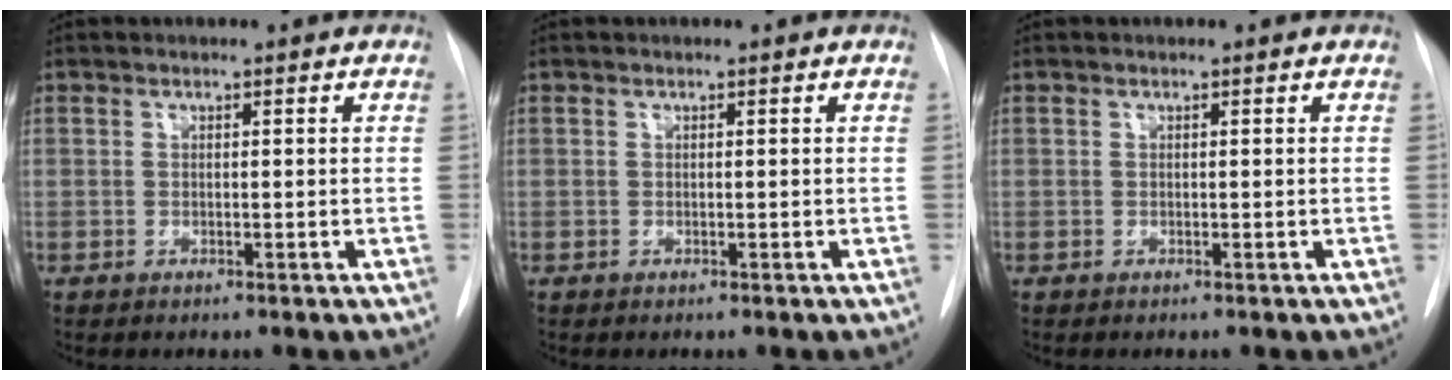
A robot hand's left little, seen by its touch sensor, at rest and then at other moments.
{"total": 0.0}
{"total": 0.0}